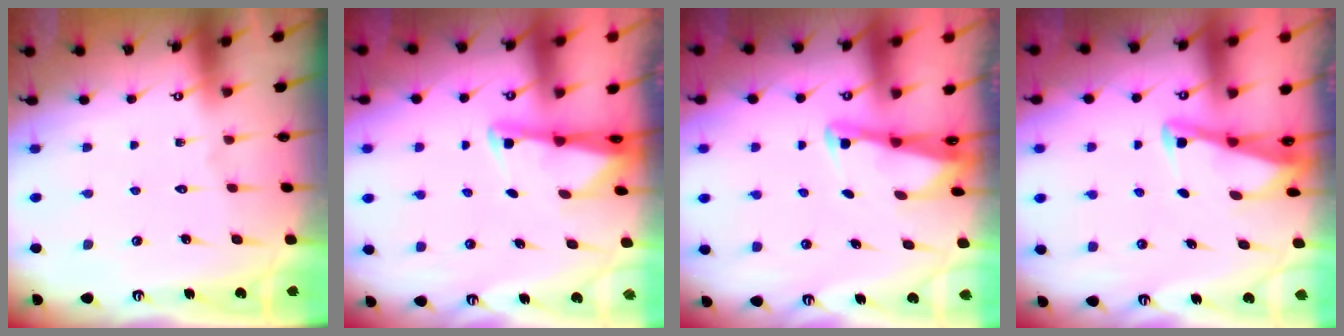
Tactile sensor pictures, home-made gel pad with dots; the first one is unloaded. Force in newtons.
{"total": 2.0, "press": 2.0, "slide": 0.3}
{"total": 2.6, "press": 2.6, "slide": 0.2}
{"total": 2.7, "press": 2.7, "slide": 0.3}